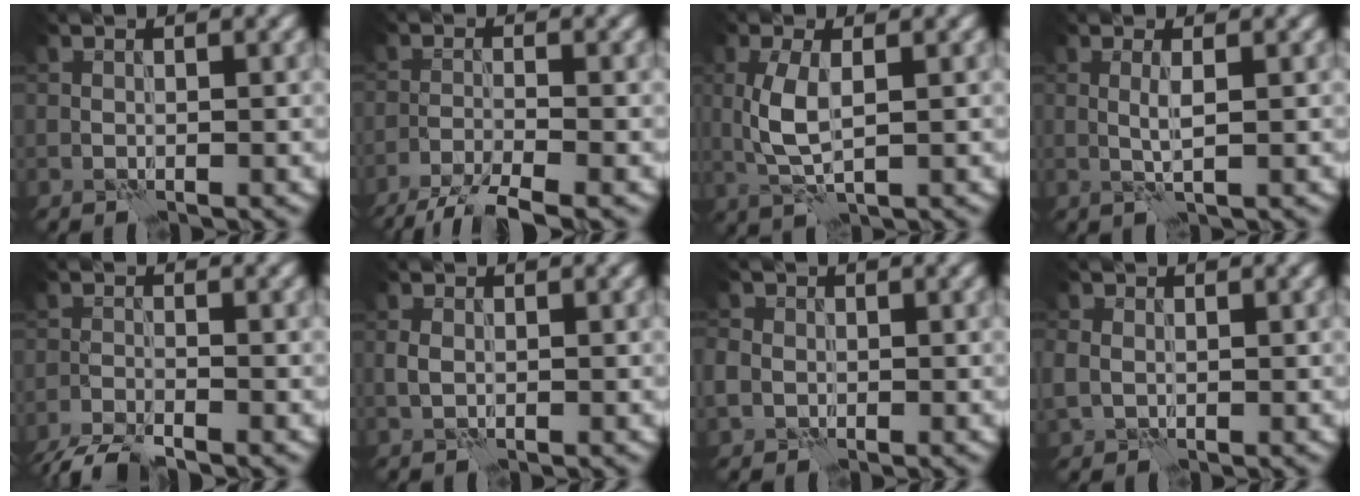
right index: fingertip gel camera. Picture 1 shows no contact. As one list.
[{"total": 4.8, "force": [-3.8, 0.4, 2.8], "torque": [-0.047, -0.004, -0.078]}, {"total": 4.0, "force": [0.4, 1.5, 3.7], "torque": [-0.090, 0.006, 0.010]}, {"total": 1.4, "force": [0.4, -0.1, 1.4], "torque": [-0.031, 0.004, 0.006]}, {"total": 3.9, "force": [-3.6, 0.3, 1.6], "torque": [-0.034, -0.014, -0.076]}, {"total": 1.3, "force": [-0.1, 0.9, 0.9], "torque": [-0.025, 0.004, -0.003]}, {"total": 3.7, "force": [-0.1, 3.3, 1.5], "torque": [-0.027, 0.010, -0.017]}, {"total": 2.6, "force": [0.2, 2.2, 1.5], "torque": [-0.034, 0.005, 0.007]}]